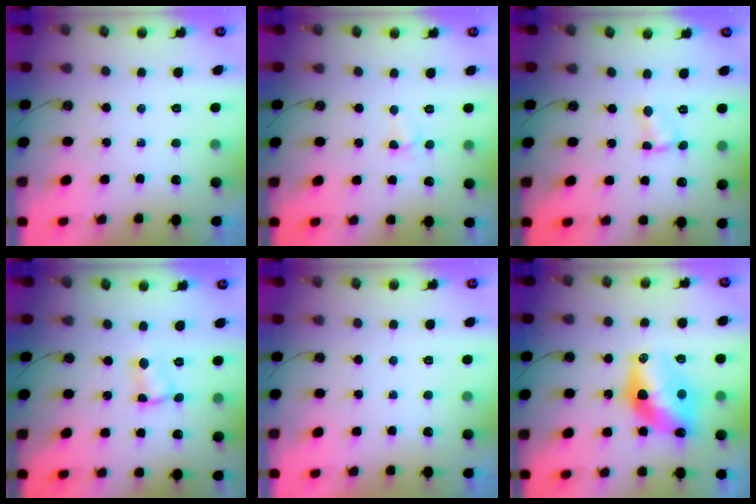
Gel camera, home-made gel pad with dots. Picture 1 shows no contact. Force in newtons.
{"total": 3.7, "press": 3.7, "slide": 0.5}
{"total": 2.1, "press": 2.1, "slide": 0.3}
{"total": 2.6, "press": 2.6, "slide": 0.5}
{"total": 0.0}
{"total": 13.7, "press": 13.6, "slide": 1.0}